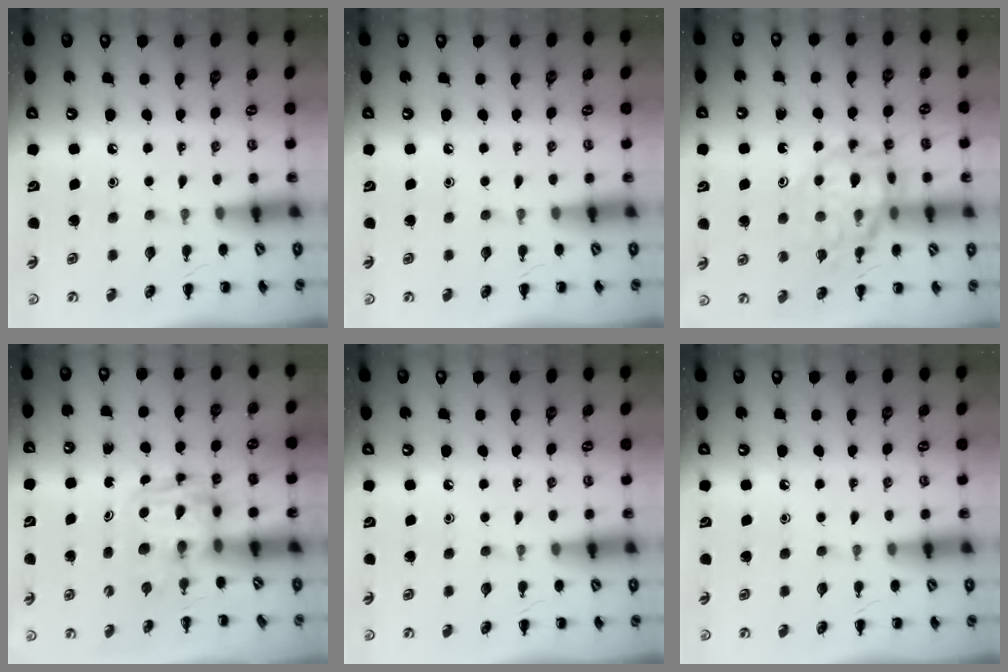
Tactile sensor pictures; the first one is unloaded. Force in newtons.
{"total": 0.0}
{"total": 14.4, "press": 14.2, "slide": 2.6}
{"total": 2.7, "press": 2.7, "slide": 0.2}
{"total": 0.0}
{"total": 0.0}